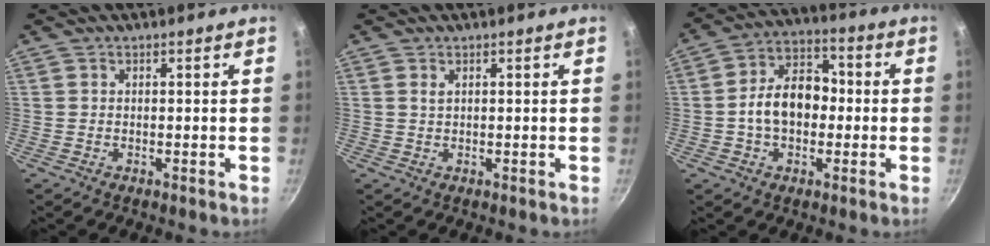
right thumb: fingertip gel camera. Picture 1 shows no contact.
{"total": 0.8, "force": [0.4, 0.4, 0.6], "torque": [-0.012, 0.000, 0.009]}
{"total": 11.8, "force": [-0.9, 8.2, 8.4], "torque": [-0.103, 0.036, -0.029]}